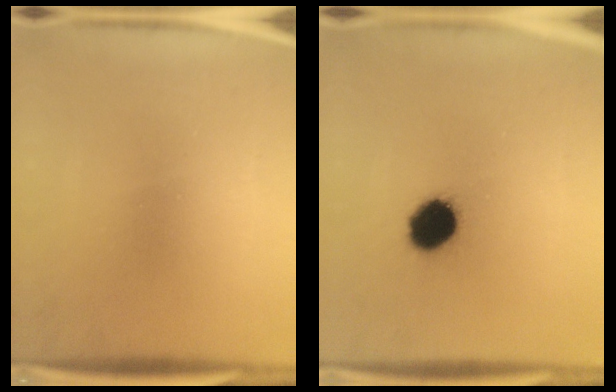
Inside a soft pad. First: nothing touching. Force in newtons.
{"total": 10.0}